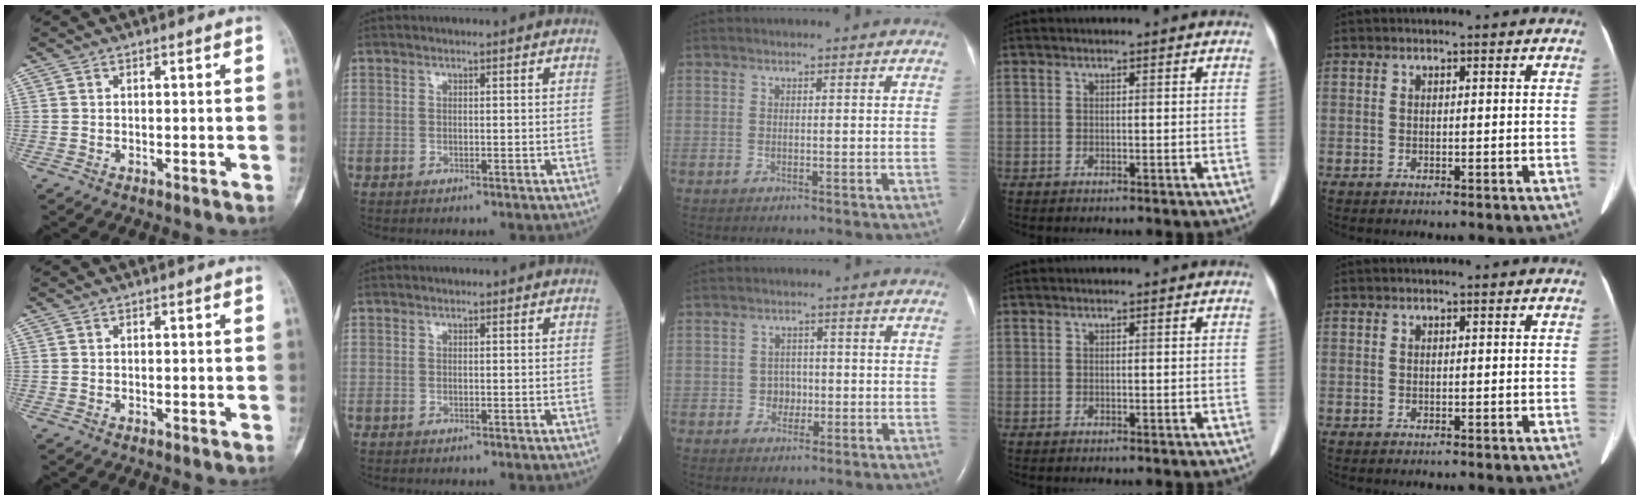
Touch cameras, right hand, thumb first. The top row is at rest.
{"middle": {"total": 2.4, "force": [-0.6, 2.1, 0.9], "torque": [-0.008, 0.006, -0.008]}}